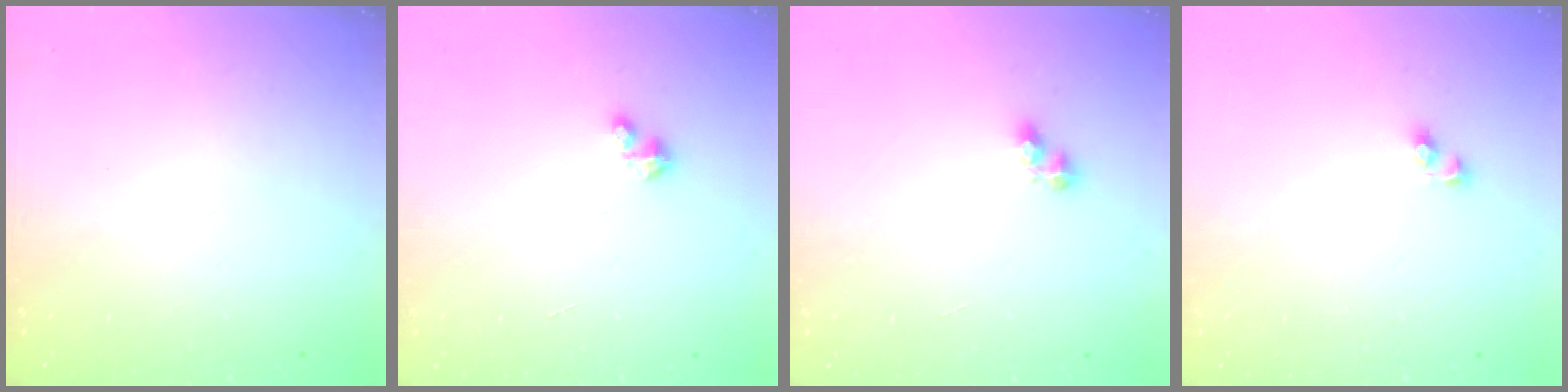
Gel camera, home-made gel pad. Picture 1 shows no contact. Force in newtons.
{"total": 1.7, "press": 1.7, "slide": 0.2}
{"total": 3.4, "press": 3.4, "slide": 0.5}
{"total": 2.3, "press": 2.3, "slide": 0.2}